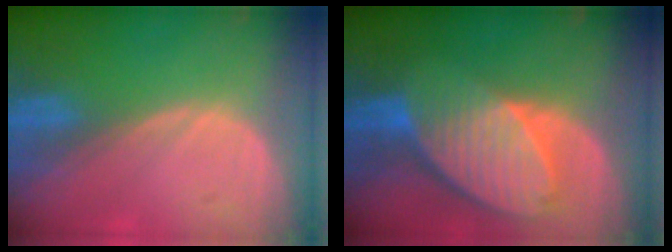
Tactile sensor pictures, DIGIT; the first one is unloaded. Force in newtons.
{"total": 10.2, "press": 8.8, "slide": 5.0}